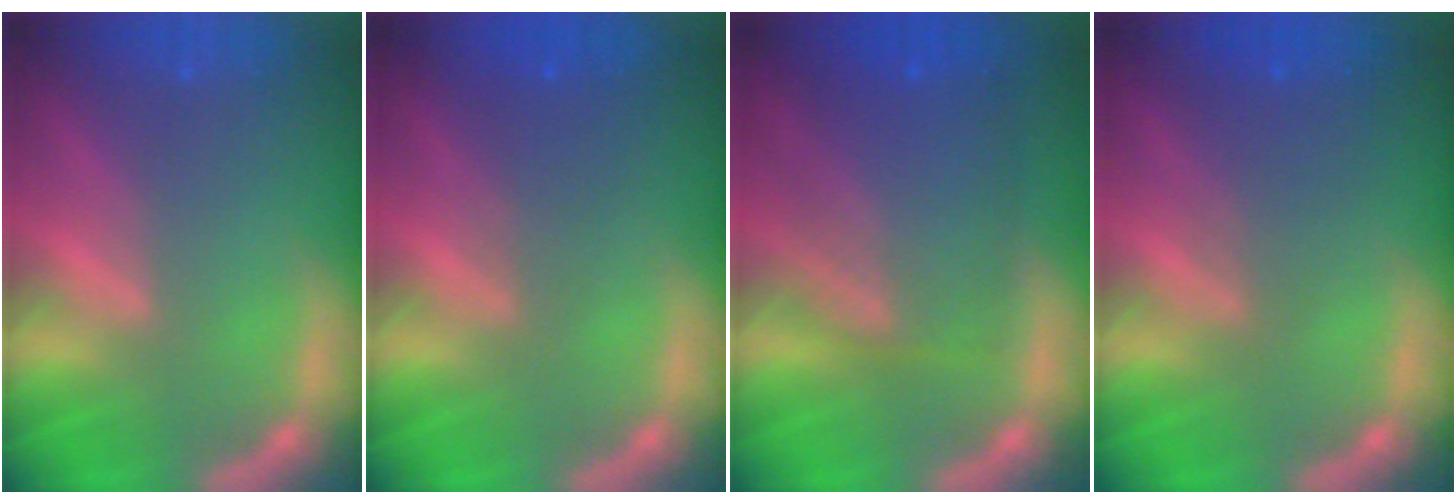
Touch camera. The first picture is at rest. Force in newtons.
{"total": 2.5}
{"total": 8.1}
{"total": 3.1}